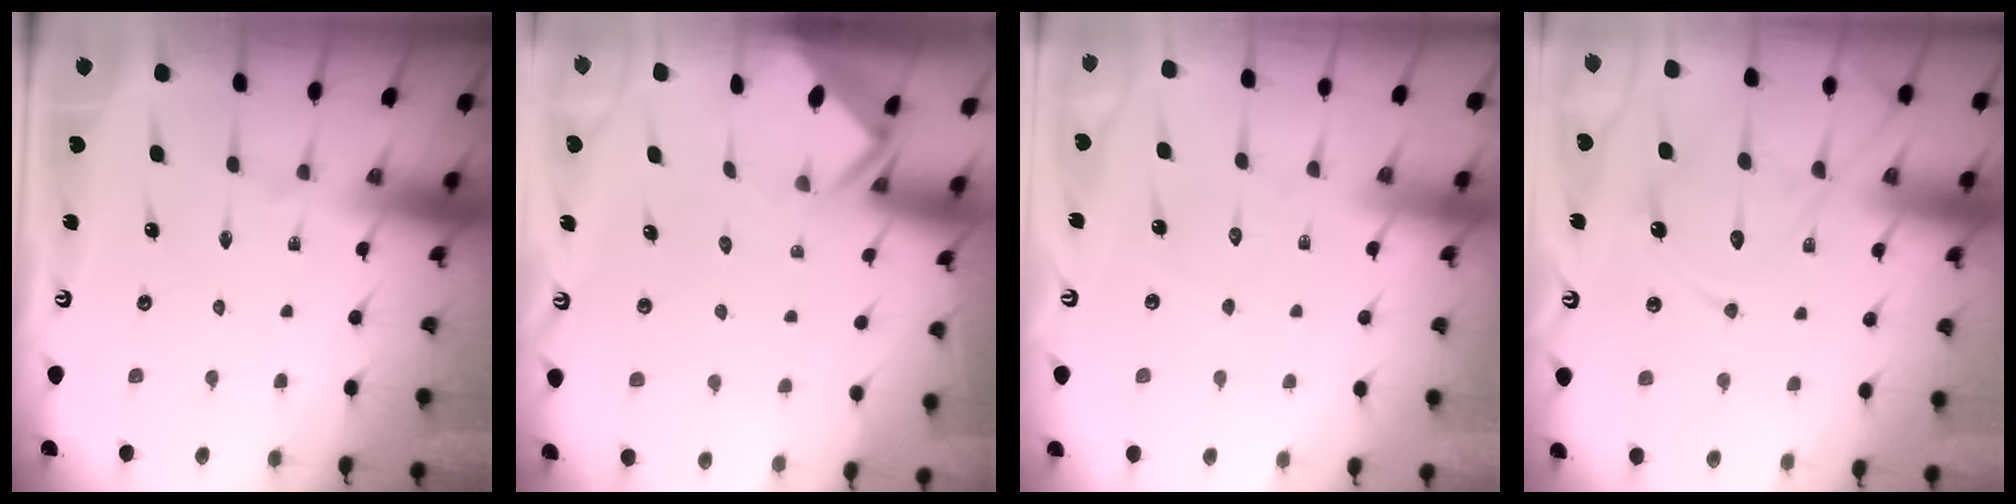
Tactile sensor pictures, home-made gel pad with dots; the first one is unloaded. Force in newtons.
{"total": 2.5, "press": 2.5, "slide": 0.1}
{"total": 3.1, "press": 3.1, "slide": 0.2}
{"total": 15.2, "press": 15.1, "slide": 1.6}